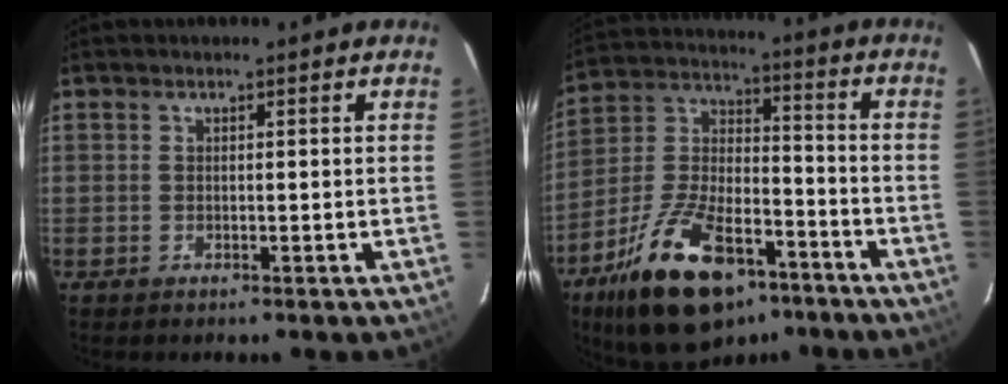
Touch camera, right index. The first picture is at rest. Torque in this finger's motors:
{"motor_torque": [1.04, -0.94, 0.93, 0.21]}